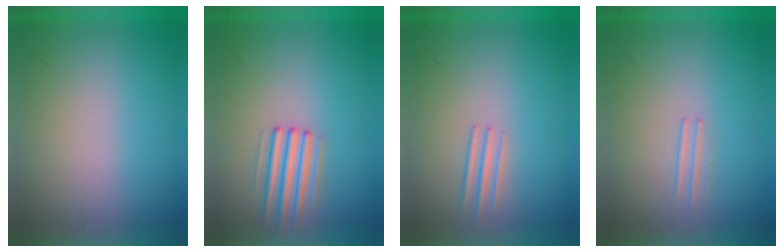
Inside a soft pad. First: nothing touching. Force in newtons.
{"total": 2.1}
{"total": 1.8}
{"total": 1.2}